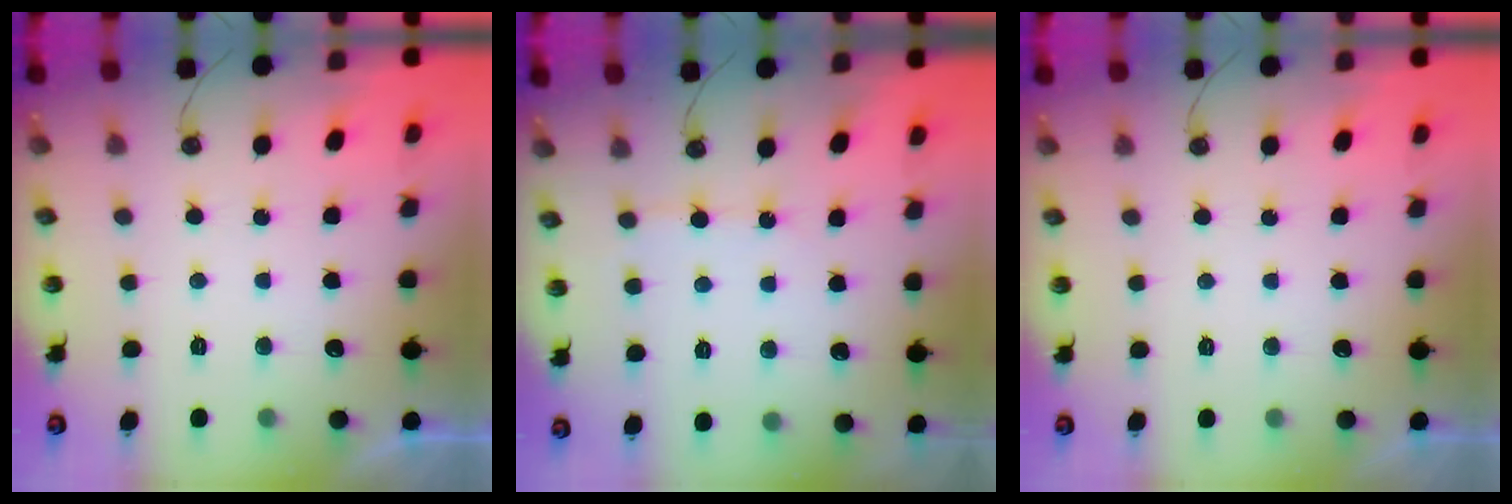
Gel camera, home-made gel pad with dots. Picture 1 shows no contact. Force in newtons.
{"total": 4.9, "press": 4.8, "slide": 0.4}
{"total": 0.0}